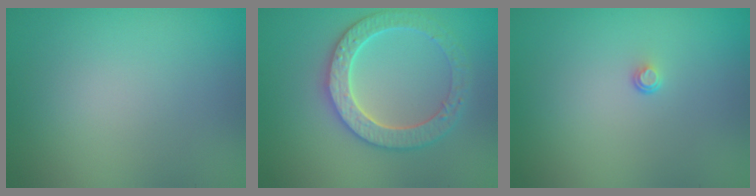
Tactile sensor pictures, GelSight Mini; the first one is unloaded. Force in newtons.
{"total": 4.1, "press": 4.0, "slide": 1.0}
{"total": 0.5, "press": 0.3, "slide": 0.5}